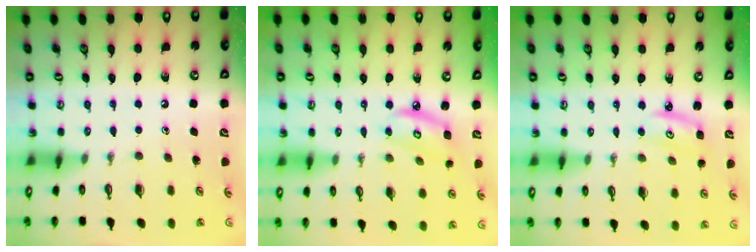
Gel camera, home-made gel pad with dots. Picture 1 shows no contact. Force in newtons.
{"total": 6.7, "press": 6.6, "slide": 0.4}
{"total": 3.3, "press": 3.3, "slide": 0.5}